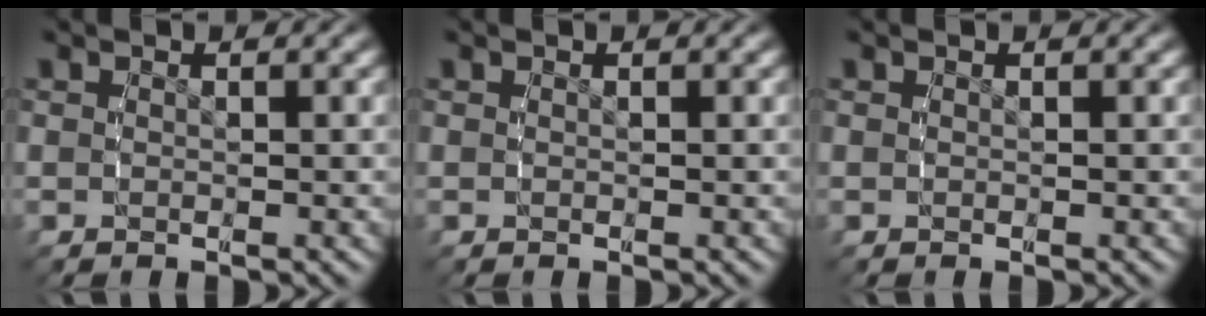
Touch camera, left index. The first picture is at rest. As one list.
[{"total": 0.0}, {"total": 0.0}]